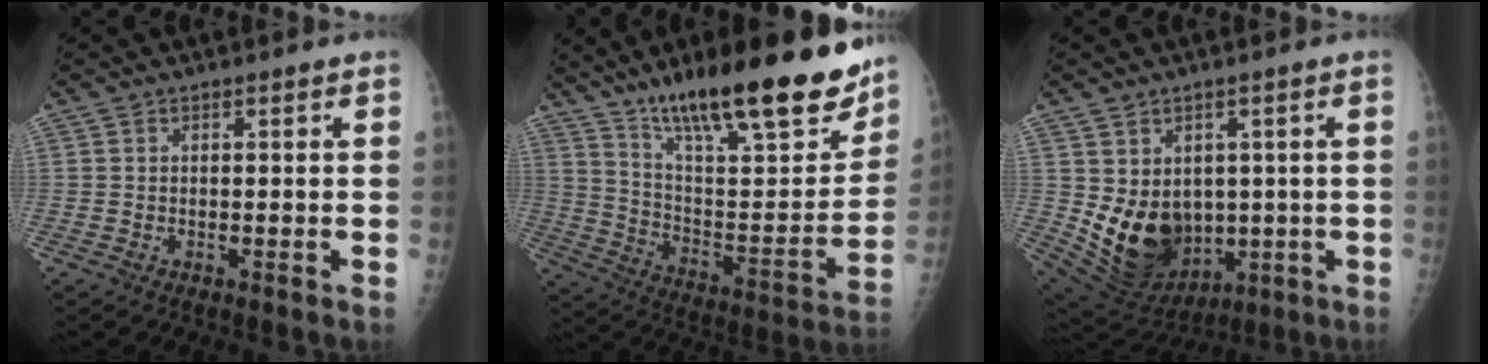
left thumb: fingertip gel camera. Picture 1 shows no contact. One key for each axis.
{"total": 28.5, "fx": 20.1, "fy": 6.9, "fz": 19.0, "tx": -0.260, "ty": -0.074, "tz": 0.320}
{"total": 14.6, "fx": -0.6, "fy": 11.3, "fz": 9.2, "tx": -0.121, "ty": -0.014, "tz": 0.031}